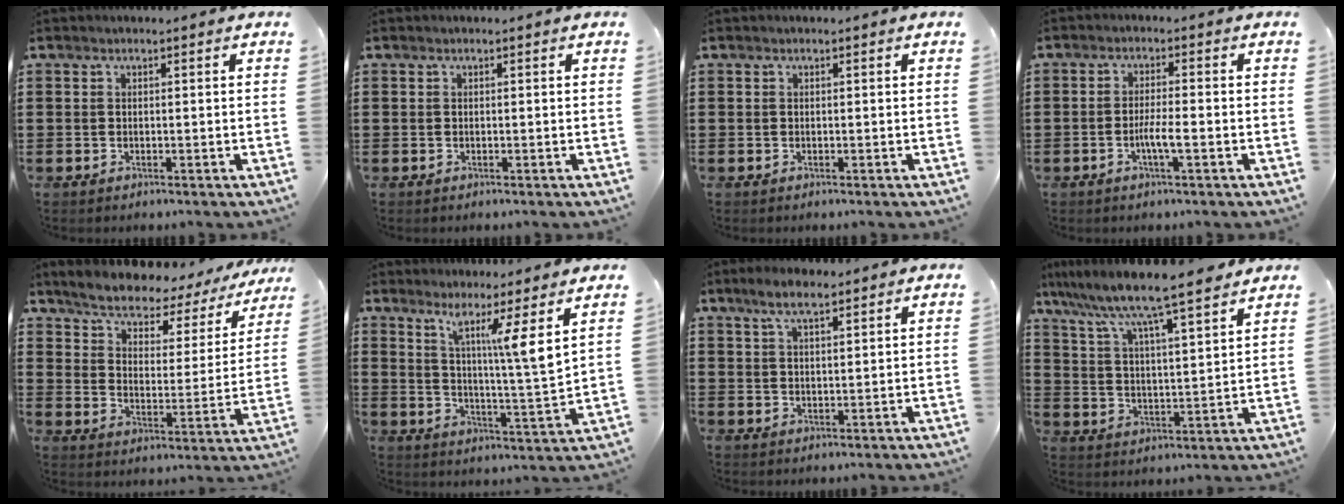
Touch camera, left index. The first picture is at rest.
{"total": 0.0}
{"total": 0.0}
{"total": 3.6, "force": [-1.3, 0.4, 3.3], "torque": [-0.065, -0.002, -0.027]}
{"total": 5.2, "force": [4.7, 1.3, 1.8], "torque": [-0.062, -0.034, 0.074]}
{"total": 8.1, "force": [5.6, -1.4, 5.7], "torque": [-0.102, -0.046, 0.085]}
{"total": 4.5, "force": [3.2, 1.3, 2.9], "torque": [-0.065, 0.005, 0.057]}
{"total": 7.6, "force": [6.9, -0.2, 3.2], "torque": [-0.091, -0.047, 0.110]}